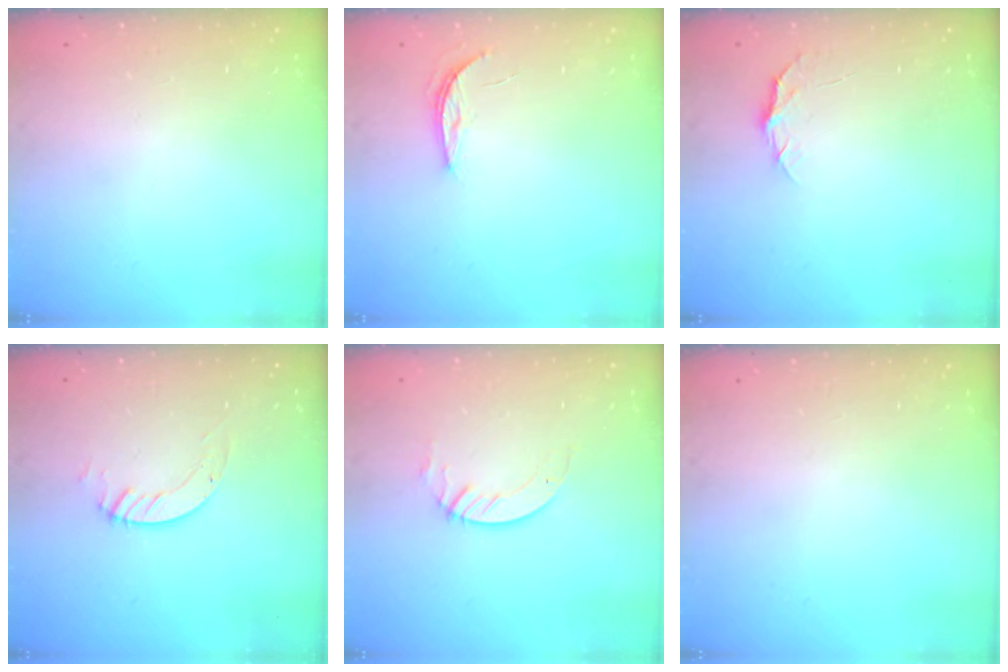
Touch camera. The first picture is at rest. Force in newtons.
{"total": 3.9, "press": 3.9, "slide": 0.4}
{"total": 5.0, "press": 5.0, "slide": 0.6}
{"total": 3.7, "press": 3.7, "slide": 0.2}
{"total": 3.1, "press": 3.1, "slide": 0.2}
{"total": 0.0}